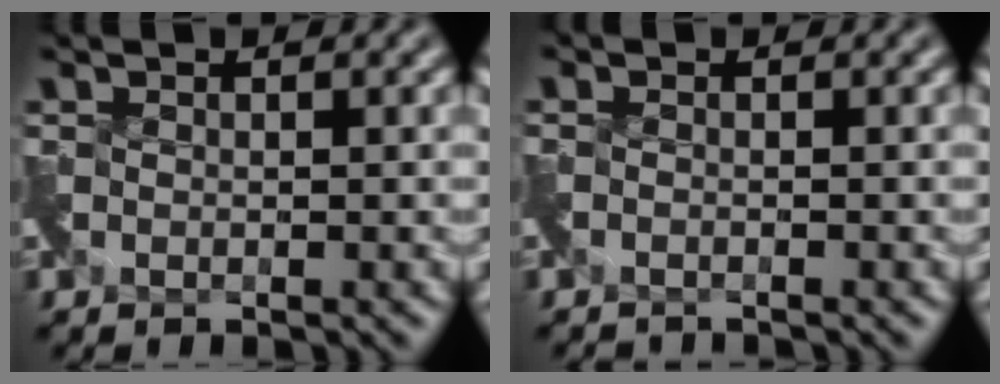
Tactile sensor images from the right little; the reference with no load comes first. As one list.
[{"total": 1.9, "force": [-1.8, -0.2, -0.7], "torque": [0.011, -0.020, -0.035]}]